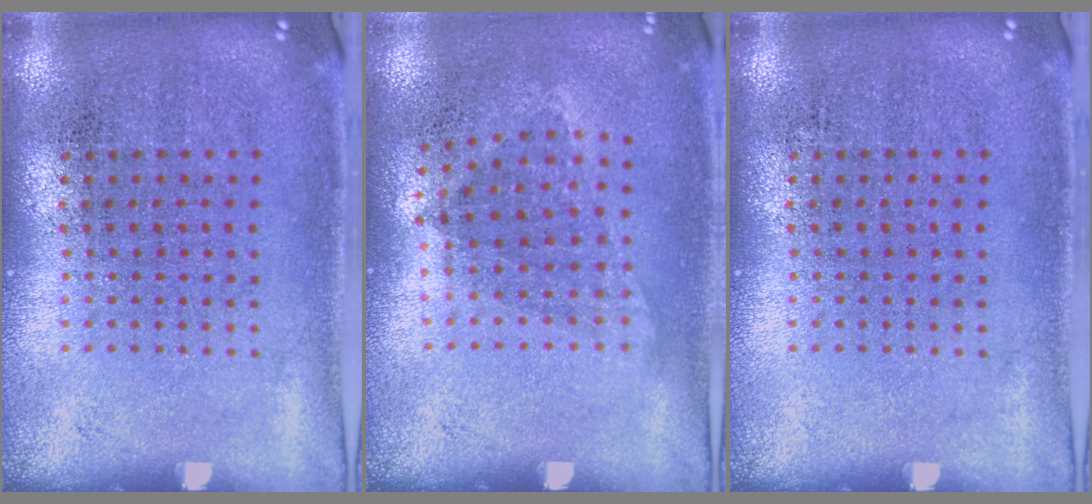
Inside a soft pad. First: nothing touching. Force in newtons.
{"total": 0.9, "press": 0.7, "slide": 0.6}
{"total": 0.0}